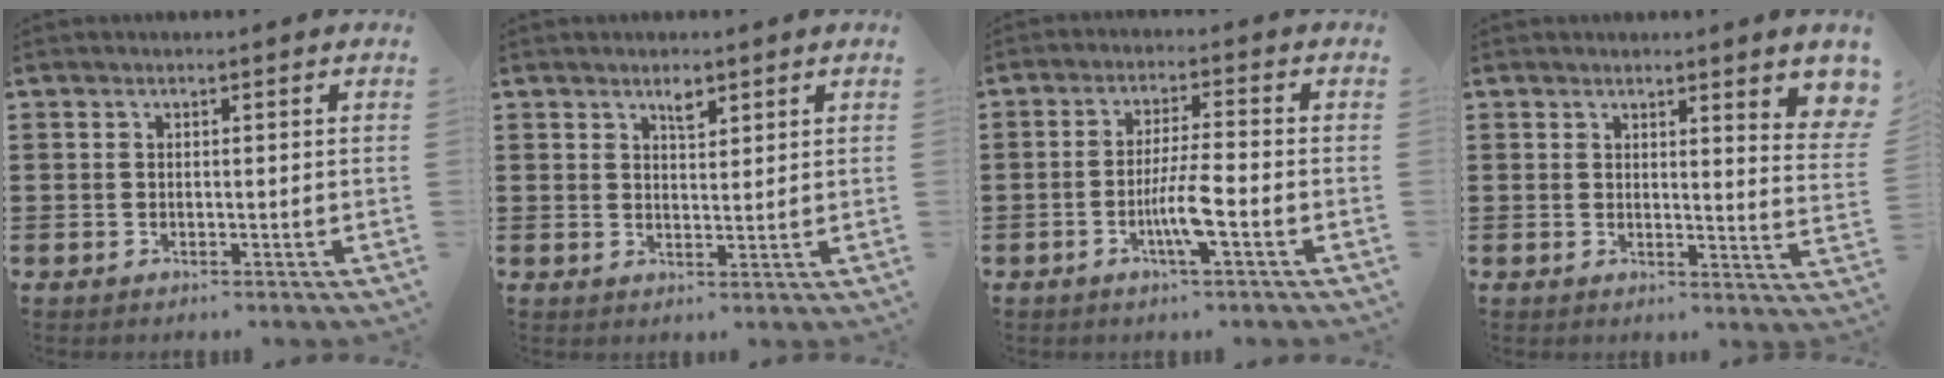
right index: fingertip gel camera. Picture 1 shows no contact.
{"total": 2.3, "force": [1.7, 0.9, 1.3], "torque": [-0.022, 0.000, 0.028]}
{"total": 5.8, "force": [-2.1, 0.3, 5.4], "torque": [-0.104, -0.011, -0.041]}
{"total": 2.9, "force": [2.0, 0.0, 2.1], "torque": [-0.036, -0.014, 0.030]}